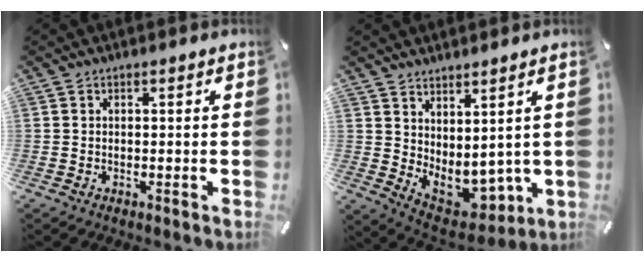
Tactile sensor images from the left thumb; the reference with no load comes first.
{"total": 5.9, "force": [2.1, 4.6, 3.0], "torque": [-0.040, -0.055, 0.053]}